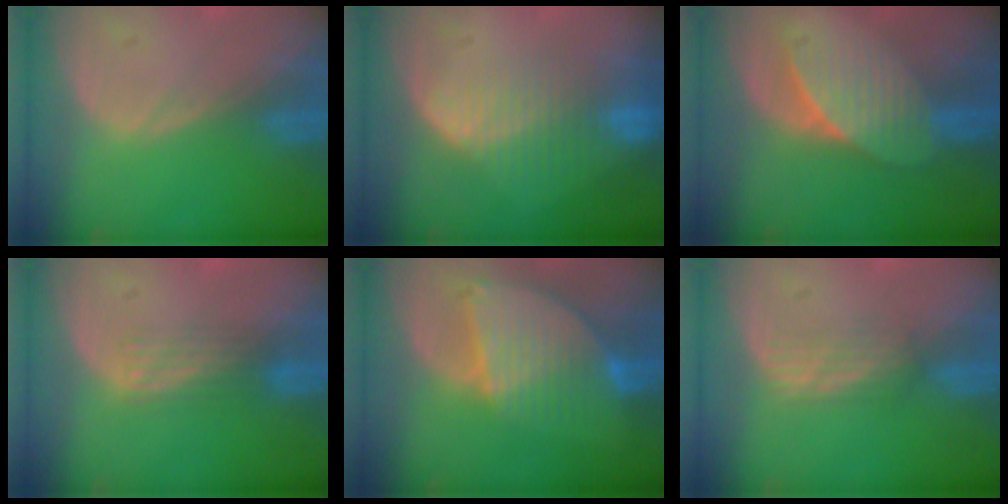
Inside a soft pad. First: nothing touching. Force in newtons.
{"total": 8.4, "press": 7.1, "slide": 4.4}
{"total": 7.4, "press": 6.6, "slide": 3.4}
{"total": 2.9, "press": 2.7, "slide": 1.2}
{"total": 8.7, "press": 7.6, "slide": 4.2}
{"total": 2.9, "press": 2.6, "slide": 1.2}